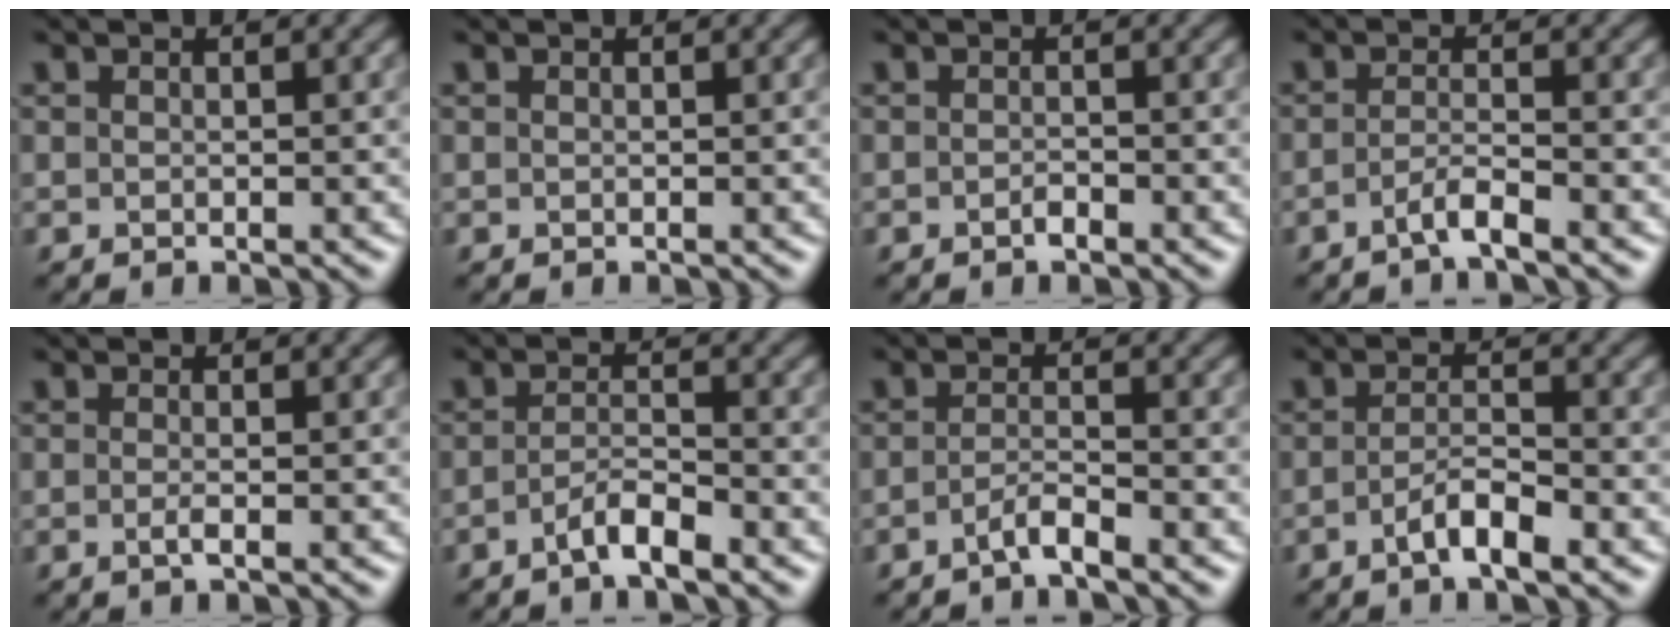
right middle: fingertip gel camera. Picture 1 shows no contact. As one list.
[{"total": 0.0}, {"total": 0.8, "force": [-0.6, 0.3, 0.6], "torque": [-0.011, 0.001, -0.010]}, {"total": 2.2, "force": [-1.4, 0.3, 1.7], "torque": [-0.030, 0.003, -0.035]}, {"total": 1.2, "force": [-0.3, 0.3, 1.1], "torque": [-0.019, -0.005, -0.008]}, {"total": 2.7, "force": [-1.8, 0.5, 2.0], "torque": [-0.037, 0.006, -0.039]}, {"total": 2.0, "force": [-1.4, 0.2, 1.4], "torque": [-0.025, 0.004, -0.034]}, {"total": 3.1, "force": [-1.6, 0.7, 2.6], "torque": [-0.048, 0.006, -0.034]}]